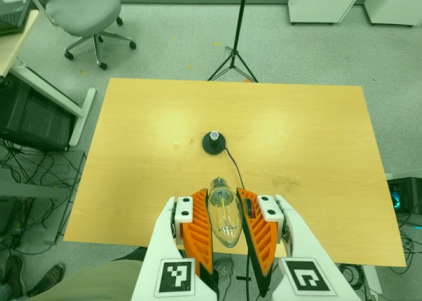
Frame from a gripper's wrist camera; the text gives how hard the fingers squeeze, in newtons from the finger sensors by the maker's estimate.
{"total": 20.8, "left": 22.7, "right": 18.8}